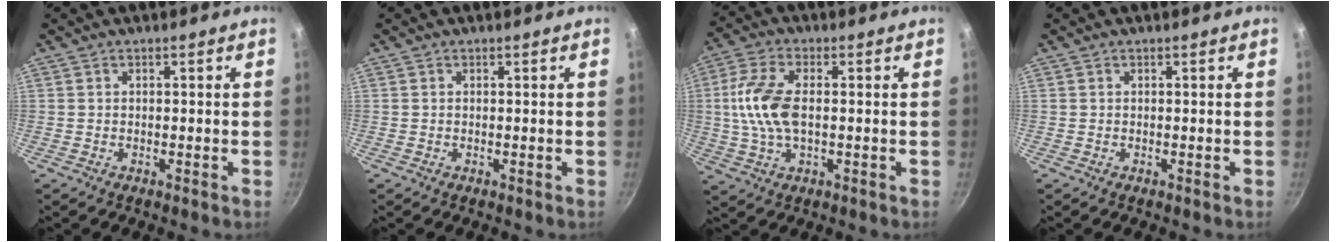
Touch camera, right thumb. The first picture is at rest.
{"total": 0.0}
{"total": 10.9, "force": [0.4, 5.5, 9.4], "torque": [-0.209, 0.008, 0.006]}
{"total": 0.0}